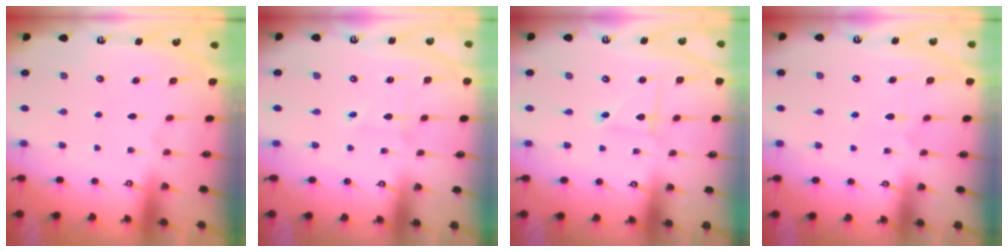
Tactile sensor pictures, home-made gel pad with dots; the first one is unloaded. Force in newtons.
{"total": 2.2, "press": 2.2, "slide": 0.1}
{"total": 1.8, "press": 1.8, "slide": 0.2}
{"total": 5.5, "press": 5.5, "slide": 0.5}